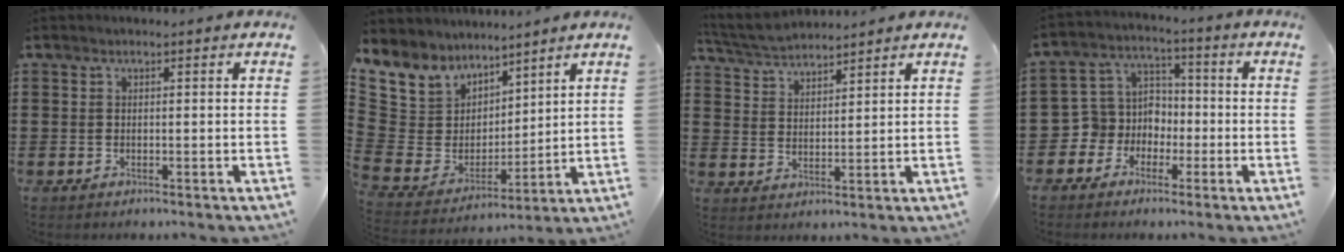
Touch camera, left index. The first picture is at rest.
{"total": 8.2, "force": [5.9, 5.7, -0.4], "torque": [-0.056, -0.060, 0.116]}
{"total": 4.3, "force": [4.2, 0.5, 0.6], "torque": [-0.028, -0.014, 0.077]}
{"total": 6.4, "force": [-2.1, 6.0, 0.8], "torque": [-0.062, -0.001, -0.046]}